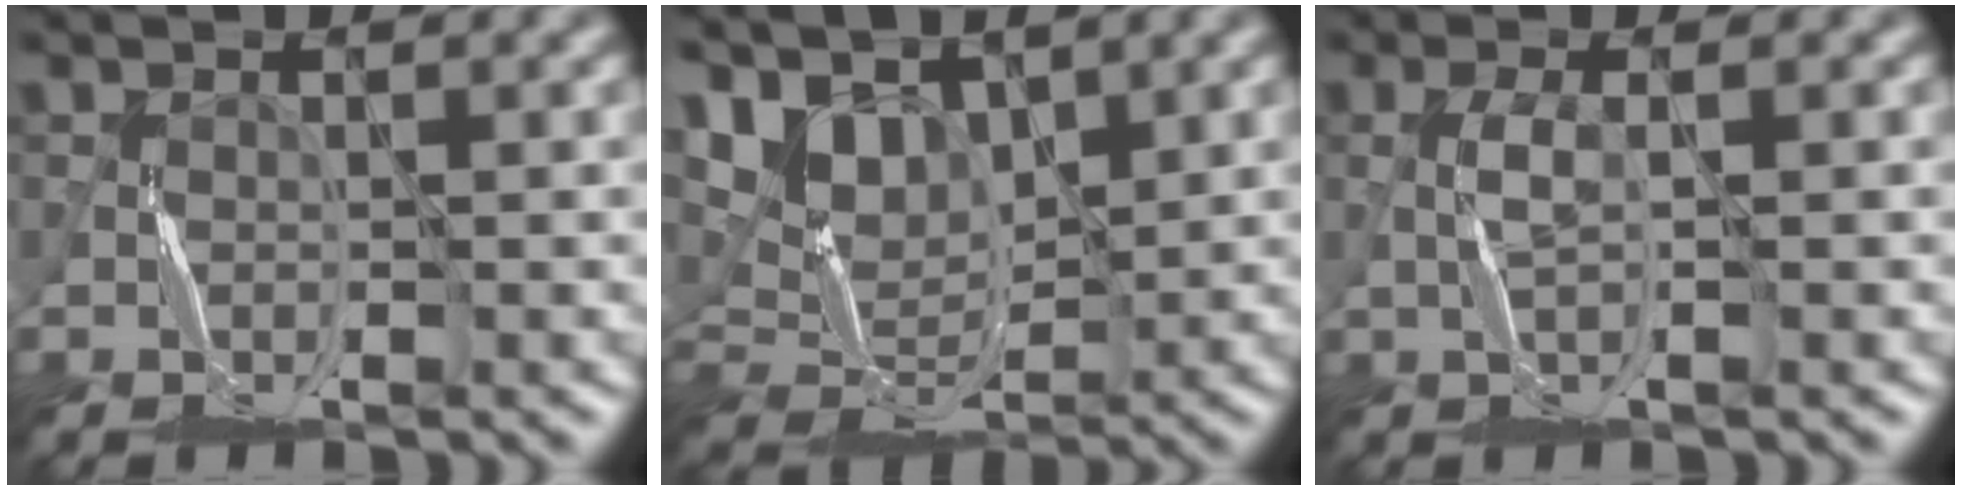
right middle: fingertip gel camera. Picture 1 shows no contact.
{"total": 5.8, "force": [3.4, 3.1, 3.5], "torque": [-0.079, 0.000, 0.065]}
{"total": 1.4, "force": [-0.2, 0.3, 1.4], "torque": [-0.033, 0.006, -0.003]}